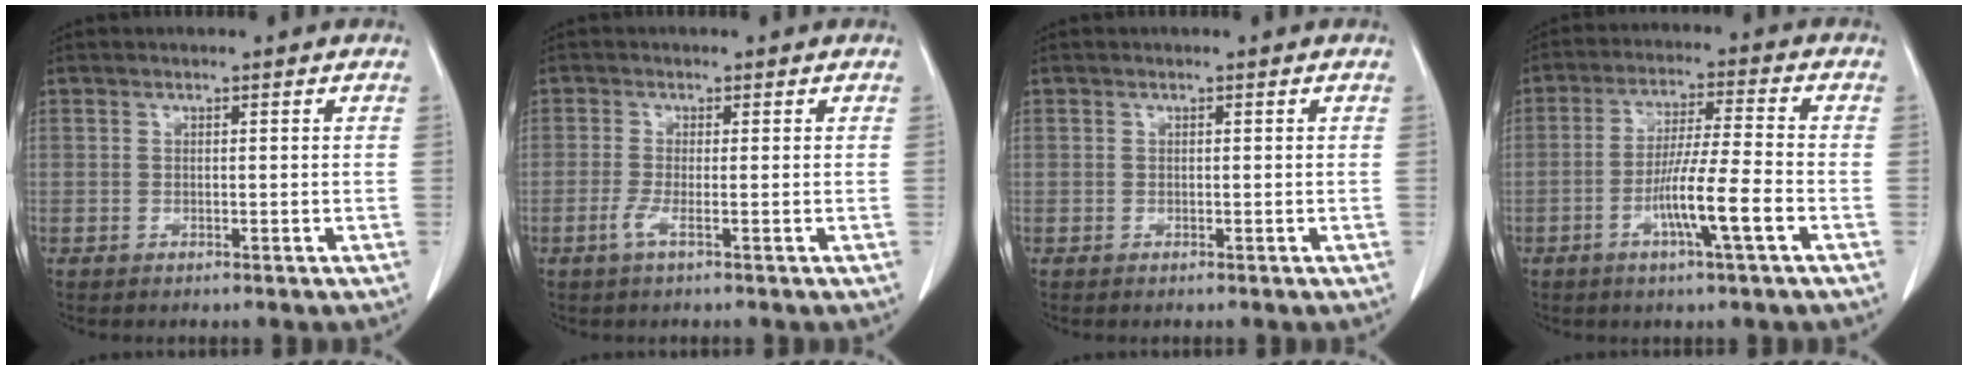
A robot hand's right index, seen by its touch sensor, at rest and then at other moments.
{"total": 1.9, "force": [-0.9, -0.2, 1.7], "torque": [-0.038, -0.005, -0.021]}
{"total": 0.0}
{"total": 9.2, "force": [-3.5, -0.4, 8.5], "torque": [-0.155, -0.006, -0.066]}